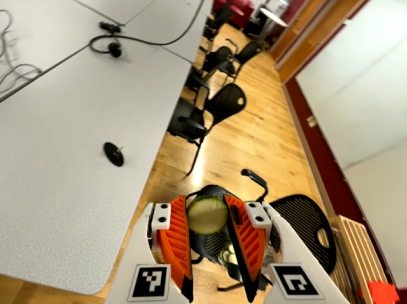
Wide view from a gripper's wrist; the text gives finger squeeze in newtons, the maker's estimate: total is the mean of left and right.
{"total": 9.2, "left": 9.4, "right": 9.0}